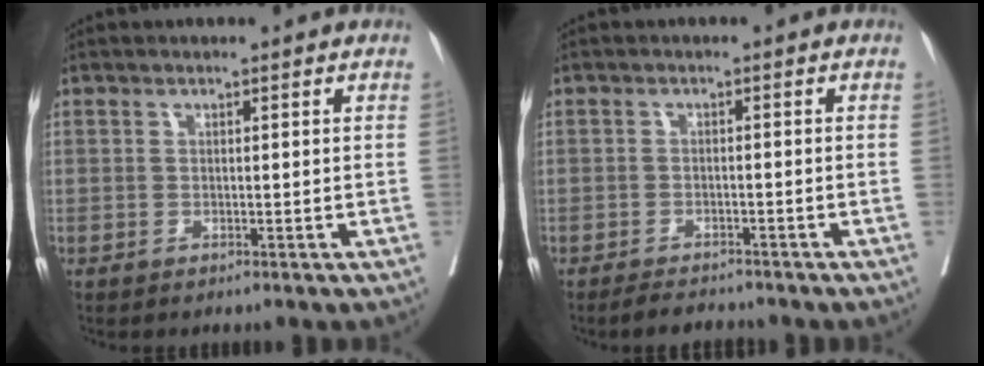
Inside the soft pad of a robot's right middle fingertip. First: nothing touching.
{"total": 4.1, "force": [-3.8, 0.8, 1.2], "torque": [-0.017, -0.007, -0.060]}